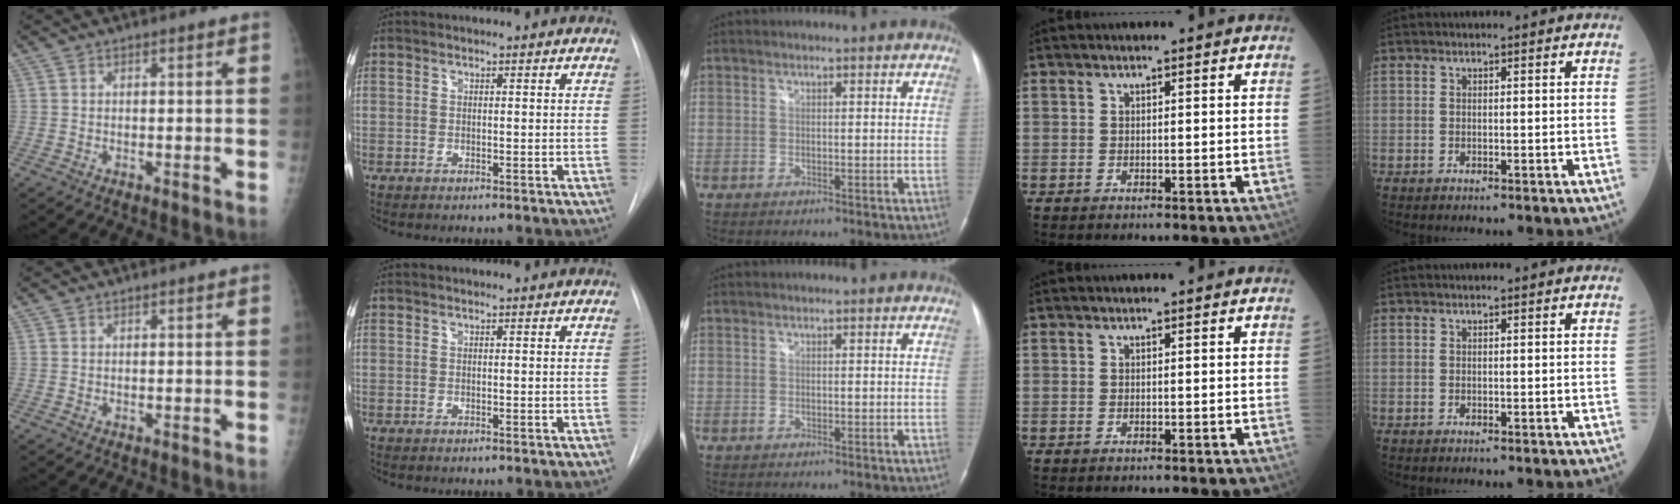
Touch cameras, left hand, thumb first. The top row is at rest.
{}